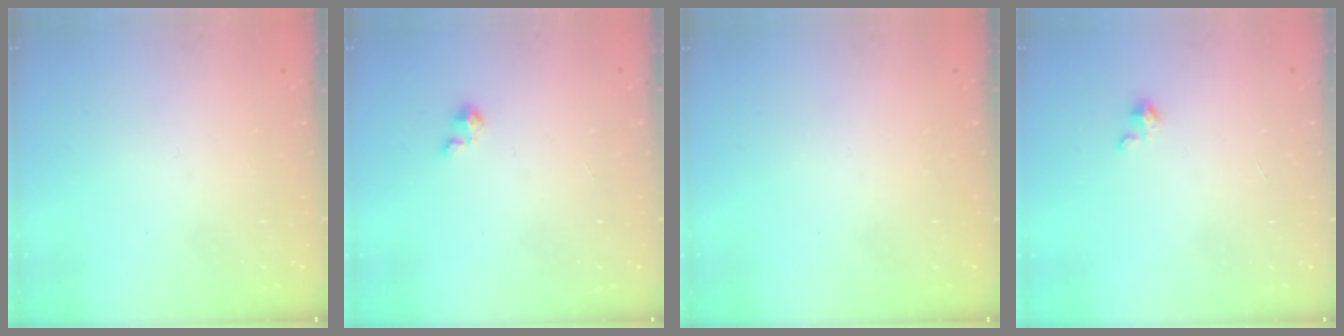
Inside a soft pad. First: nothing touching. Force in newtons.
{"total": 1.8, "press": 1.8, "slide": 0.1}
{"total": 0.0}
{"total": 2.0, "press": 1.9, "slide": 0.3}